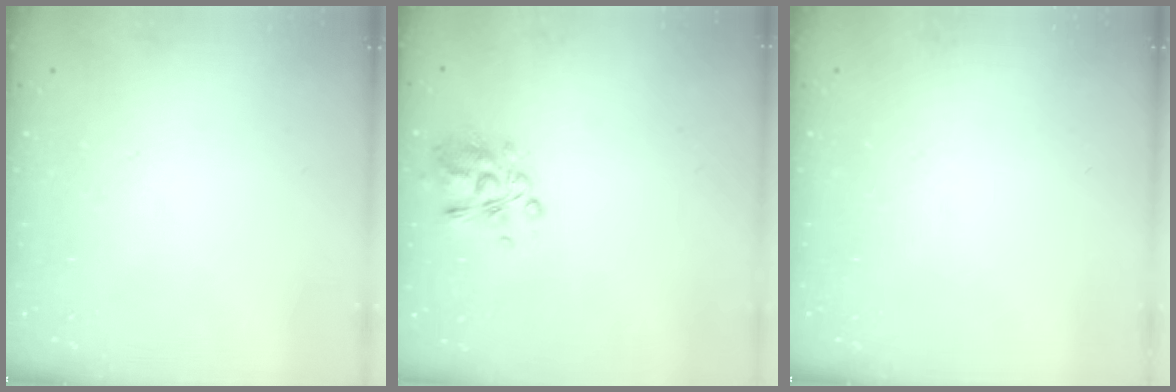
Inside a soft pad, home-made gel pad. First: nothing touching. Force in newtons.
{"total": 6.9, "press": 6.6, "slide": 2.0}
{"total": 0.0}